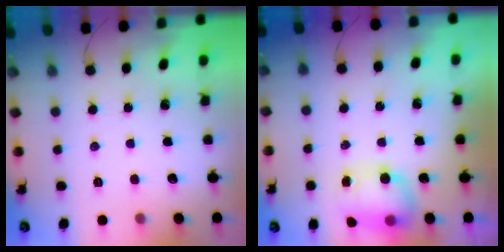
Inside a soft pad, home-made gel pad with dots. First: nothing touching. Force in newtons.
{"total": 7.9, "press": 7.8, "slide": 0.6}